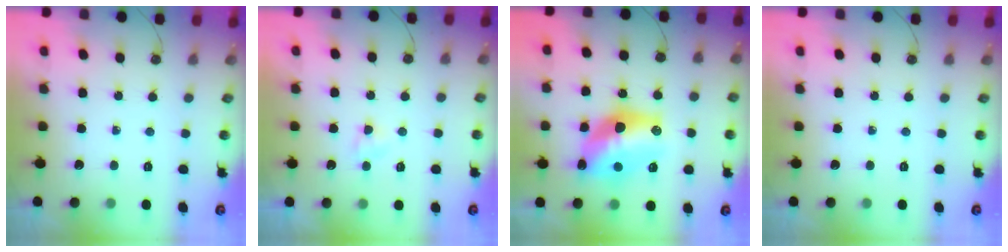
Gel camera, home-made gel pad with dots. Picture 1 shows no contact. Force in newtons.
{"total": 2.7, "press": 2.7, "slide": 0.4}
{"total": 15.4, "press": 15.3, "slide": 1.5}
{"total": 0.0}